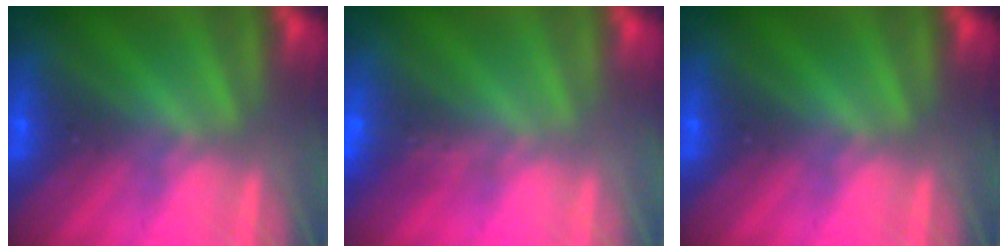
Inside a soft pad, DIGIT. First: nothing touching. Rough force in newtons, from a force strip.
{"total": 1.2}
{"total": 0.0}